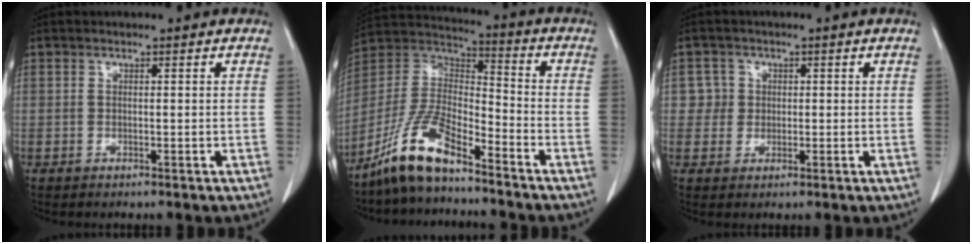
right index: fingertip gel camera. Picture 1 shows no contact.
{"total": 11.9, "force": [-8.9, 2.9, 7.3], "torque": [-0.159, 0.013, -0.174]}
{"total": 2.8, "force": [0.5, 2.8, -0.3], "torque": [0.023, 0.003, 0.003]}